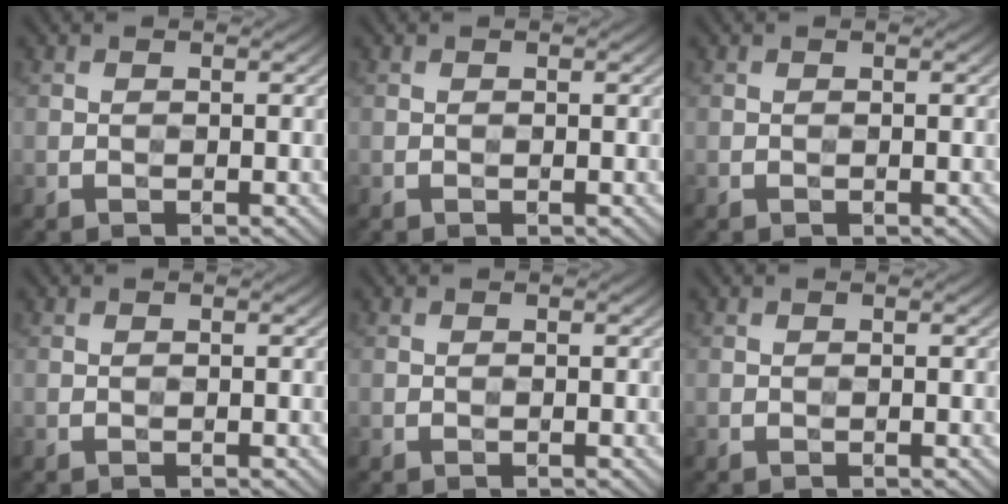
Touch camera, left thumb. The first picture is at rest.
{"total": 0.0}
{"total": 0.0}
{"total": 0.0}
{"total": 0.0}
{"total": 0.0}